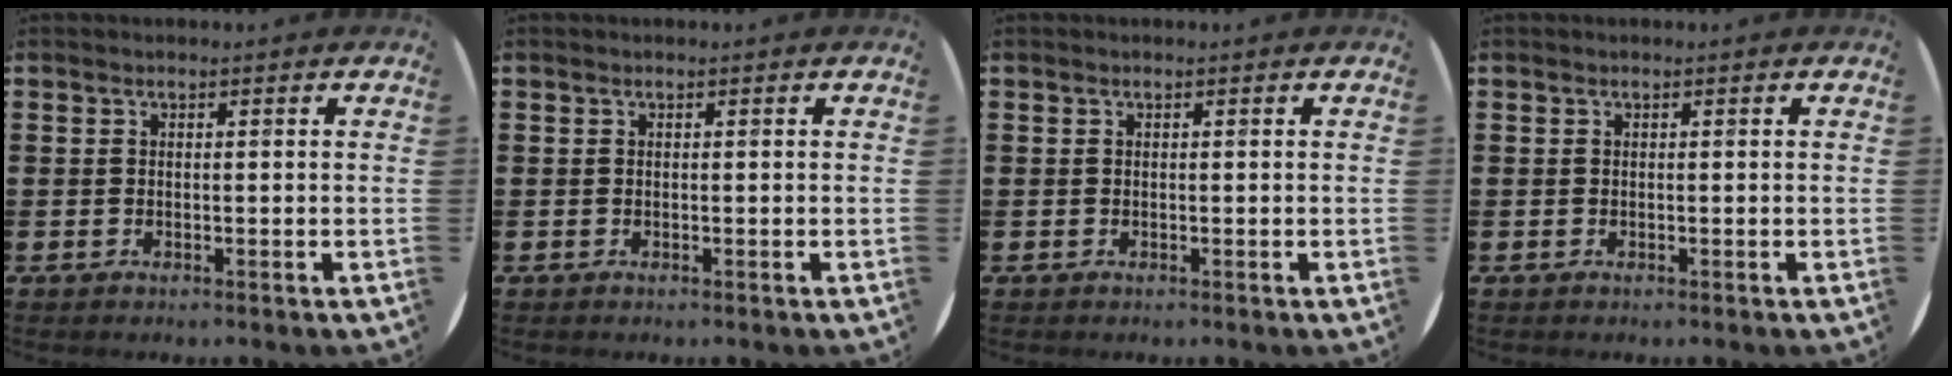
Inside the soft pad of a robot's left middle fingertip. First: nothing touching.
{"total": 0.0}
{"total": 0.0}
{"total": 0.0}